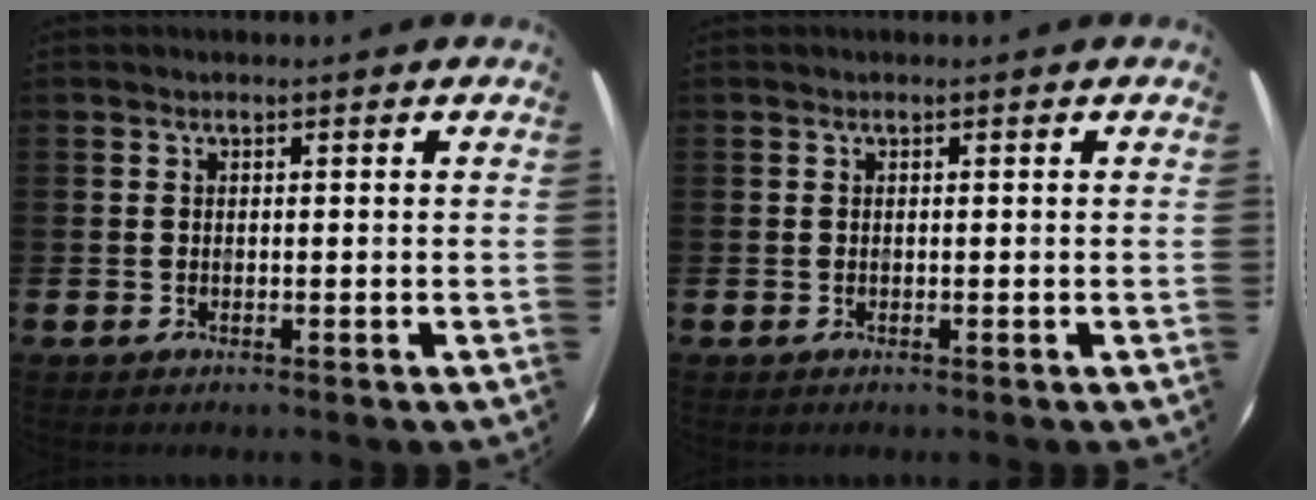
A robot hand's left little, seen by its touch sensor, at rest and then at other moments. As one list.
[{"total": 0.0}]